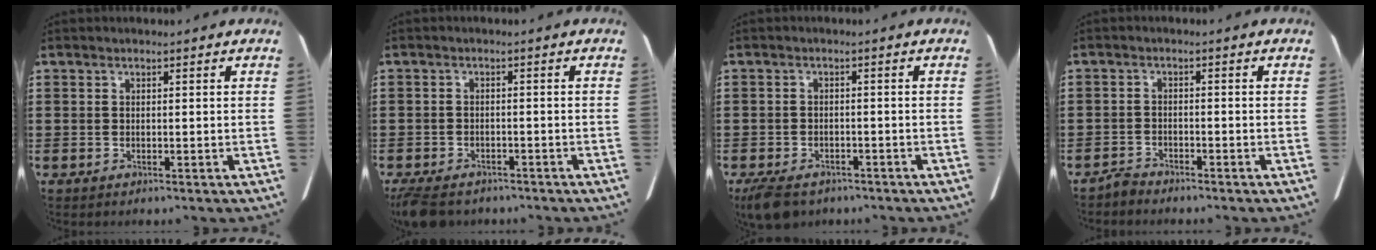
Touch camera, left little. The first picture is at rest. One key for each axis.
{"total": 2.5, "fx": -2.4, "fy": 0.4, "fz": 0.8, "tx": -0.031, "ty": -0.005, "tz": -0.053}
{"total": 2.9, "fx": -2.6, "fy": 0.7, "fz": 1.1, "tx": -0.033, "ty": -0.004, "tz": -0.055}
{"total": 1.9, "fx": -1.9, "fy": 0.2, "fz": 0.2, "tx": -0.011, "ty": 0.003, "tz": -0.039}